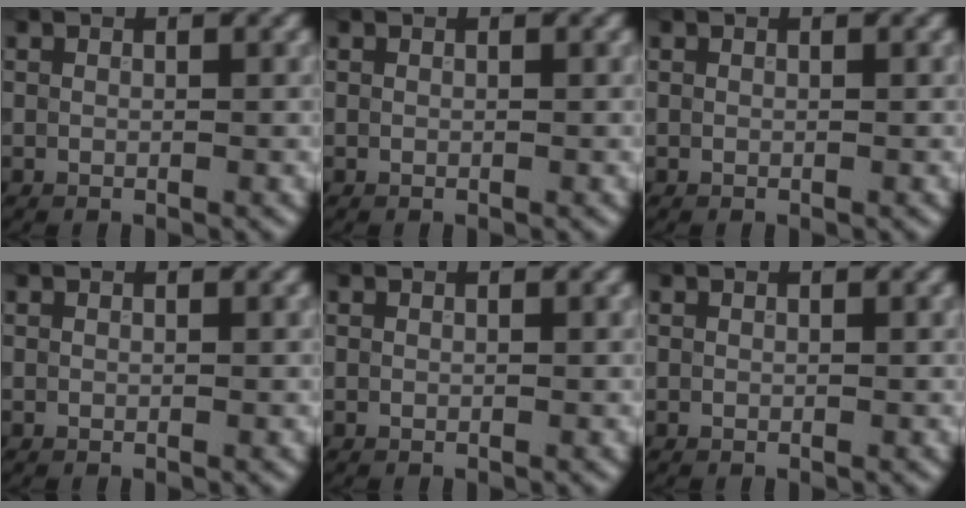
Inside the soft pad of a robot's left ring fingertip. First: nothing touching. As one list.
[{"total": 0.0}, {"total": 0.0}, {"total": 0.0}, {"total": 0.0}, {"total": 0.0}]